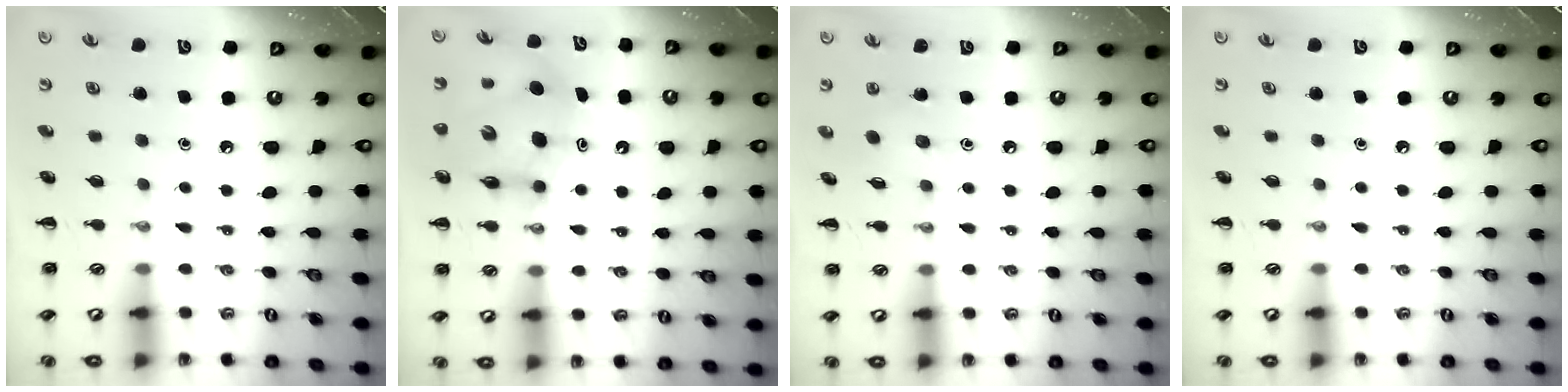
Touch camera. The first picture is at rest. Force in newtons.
{"total": 8.6, "press": 8.2, "slide": 2.5}
{"total": 2.9, "press": 2.8, "slide": 0.6}
{"total": 0.0}